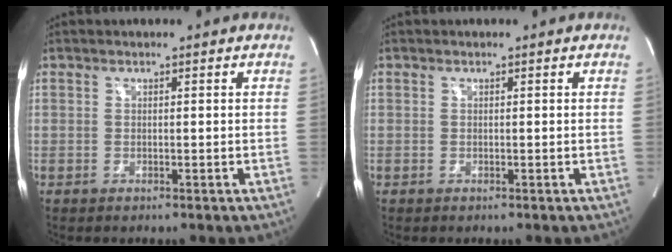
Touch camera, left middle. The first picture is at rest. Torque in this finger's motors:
{"motor_torque": [0.17, 0.18, 0.03, 0.00]}